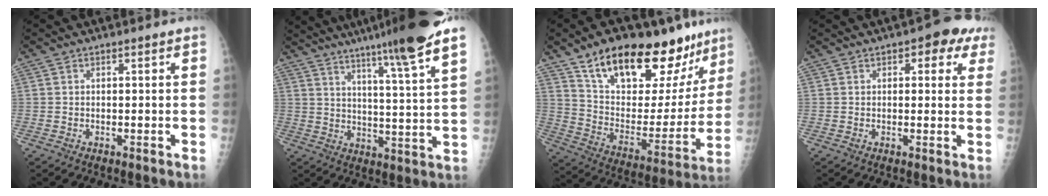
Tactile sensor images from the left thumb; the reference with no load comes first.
{"total": 17.6, "force": [13.2, -0.6, 11.7], "torque": [-0.169, -0.064, 0.181]}
{"total": 28.3, "force": [18.9, 12.3, 17.2], "torque": [-0.215, -0.061, 0.301]}
{"total": 6.3, "force": [3.2, 3.1, 4.4], "torque": [-0.016, -0.004, 0.027]}